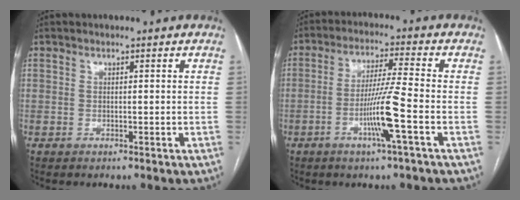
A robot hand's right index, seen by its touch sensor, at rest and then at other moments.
{"total": 8.5, "force": [-3.0, -1.1, 7.8], "torque": [-0.151, -0.006, -0.059]}